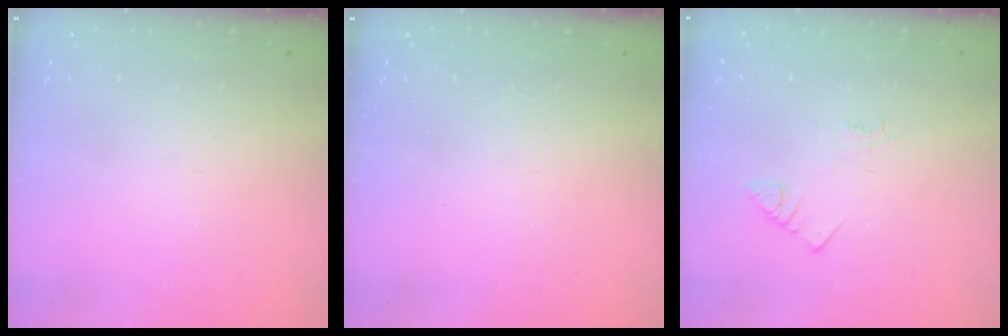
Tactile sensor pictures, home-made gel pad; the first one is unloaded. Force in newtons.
{"total": 2.6, "press": 2.6, "slide": 0.4}
{"total": 2.2, "press": 2.2, "slide": 0.6}